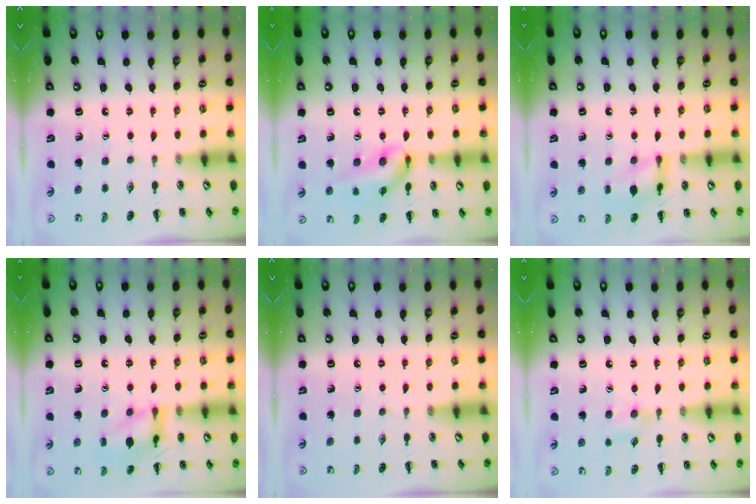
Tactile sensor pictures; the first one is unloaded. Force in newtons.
{"total": 13.9, "press": 13.6, "slide": 2.4}
{"total": 10.9, "press": 10.8, "slide": 0.6}
{"total": 12.6, "press": 12.6, "slide": 0.6}
{"total": 0.0}
{"total": 6.7, "press": 6.4, "slide": 2.0}